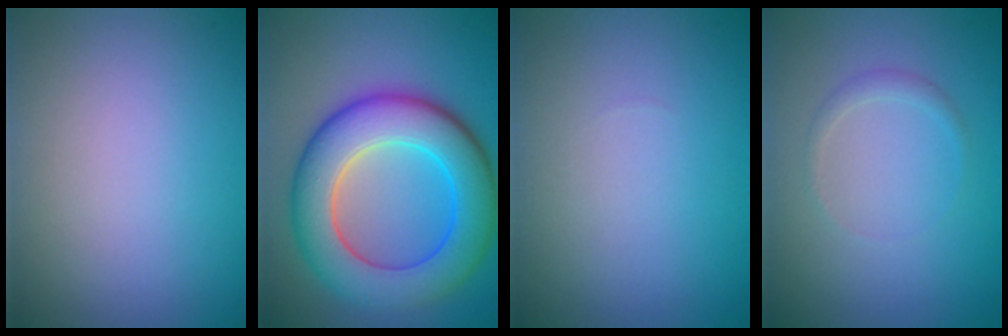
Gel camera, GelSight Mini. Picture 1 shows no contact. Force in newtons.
{"total": 9.7, "press": 9.7, "slide": 0.1}
{"total": 0.0}
{"total": 0.9, "press": 0.9, "slide": 0.0}